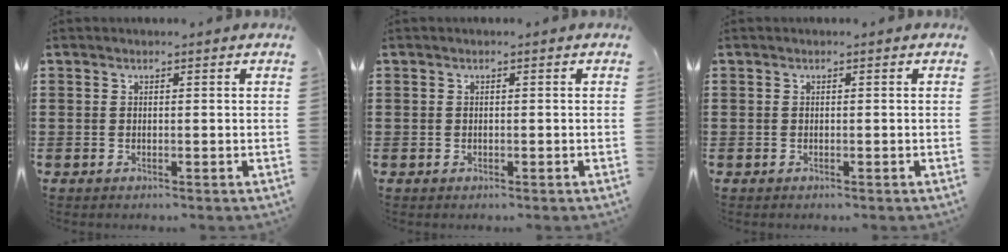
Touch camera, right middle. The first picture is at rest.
{"total": 0.0}
{"total": 0.0}